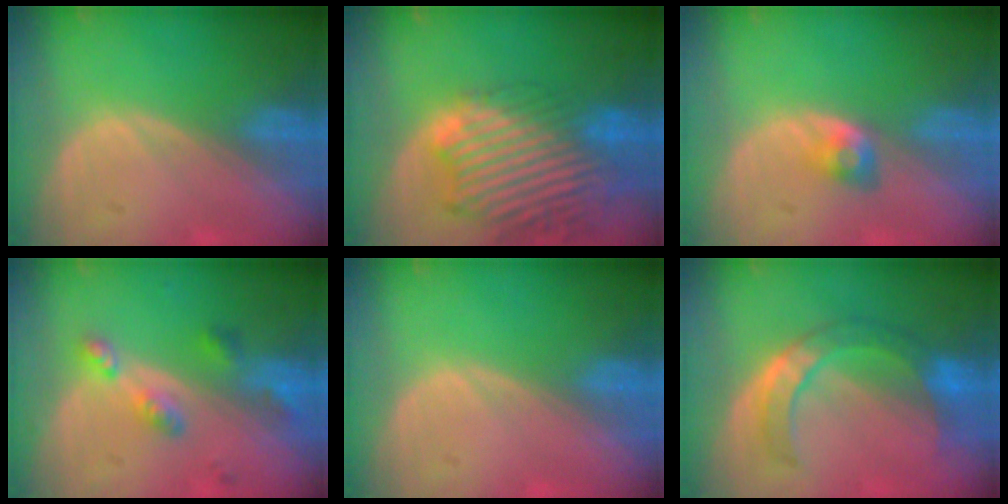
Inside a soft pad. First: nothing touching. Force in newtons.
{"total": 13.9, "press": 11.8, "slide": 7.3}
{"total": 2.9, "press": 2.5, "slide": 1.4}
{"total": 5.3, "press": 4.8, "slide": 2.2}
{"total": 0.0}
{"total": 7.6, "press": 7.3, "slide": 1.9}